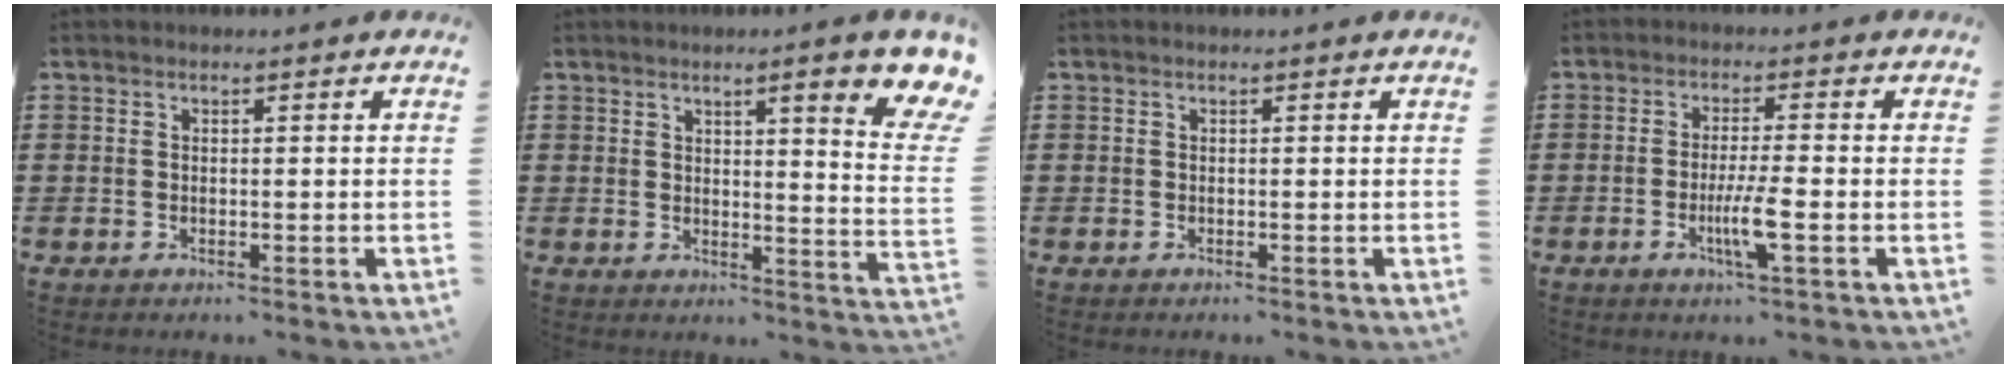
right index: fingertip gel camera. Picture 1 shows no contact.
{"total": 7.6, "force": [4.0, 1.3, 6.3], "torque": [-0.093, -0.027, 0.057]}
{"total": 0.0}
{"total": 5.3, "force": [-1.8, 0.2, 5.0], "torque": [-0.097, -0.018, -0.033]}